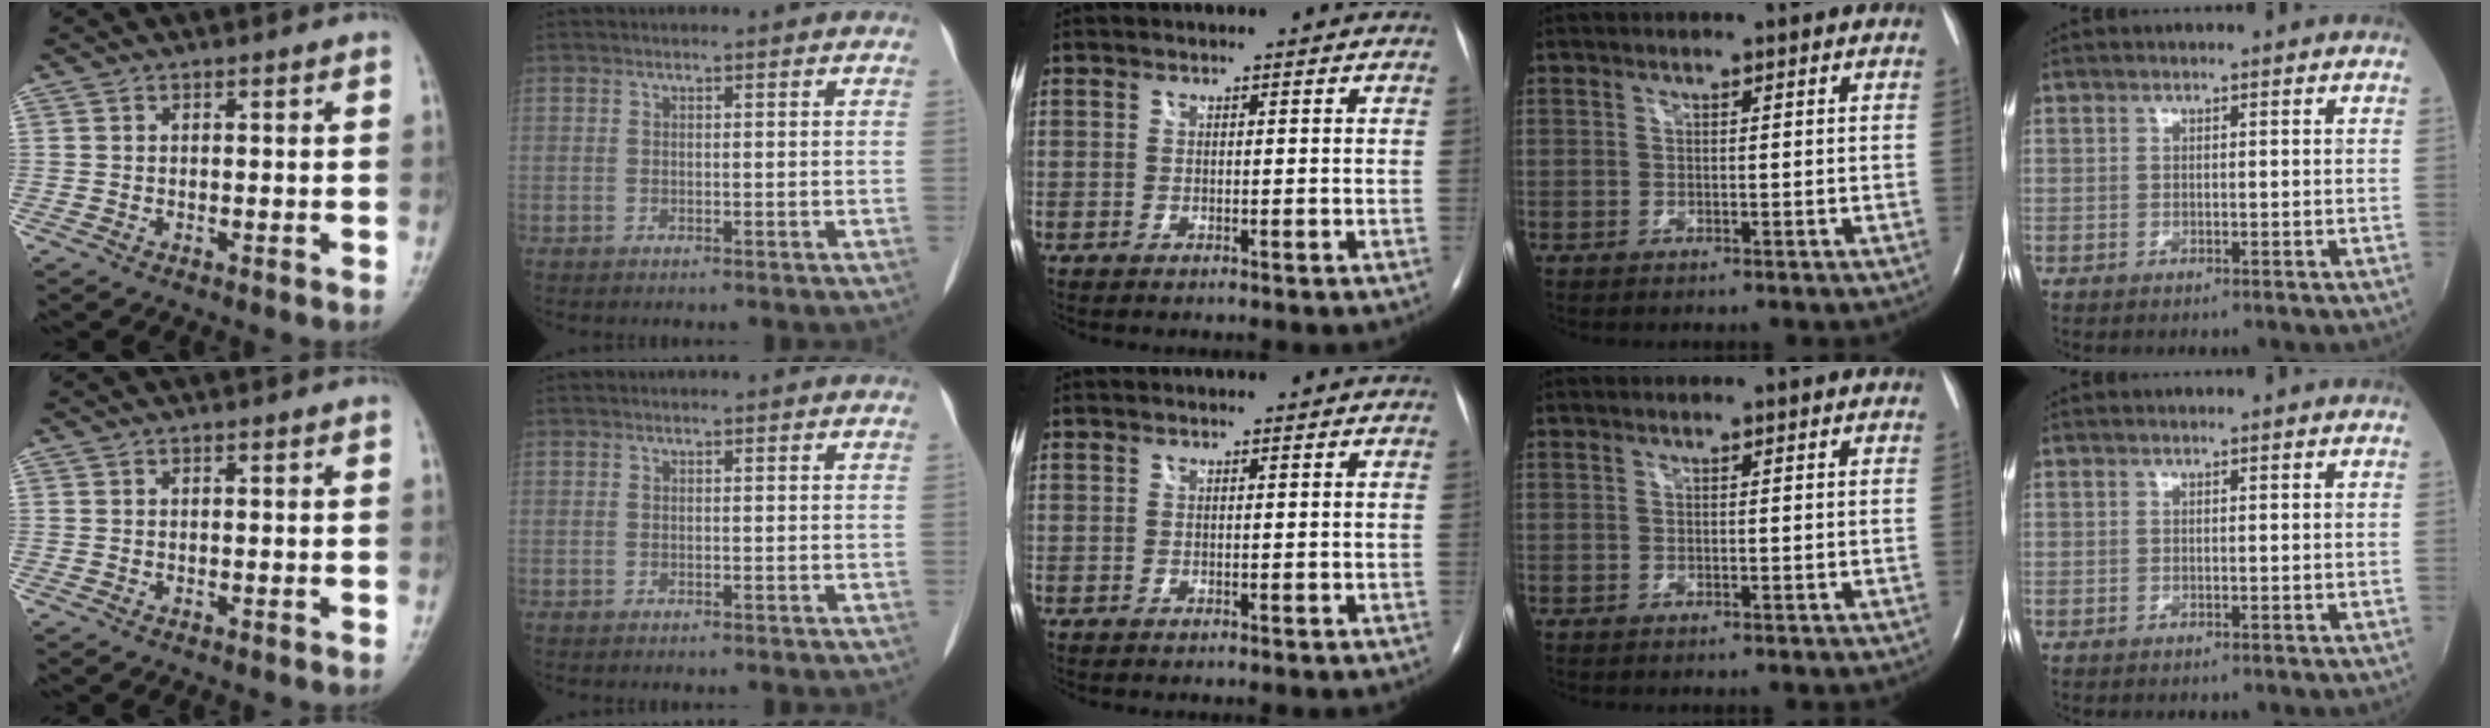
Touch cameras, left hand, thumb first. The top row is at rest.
{}